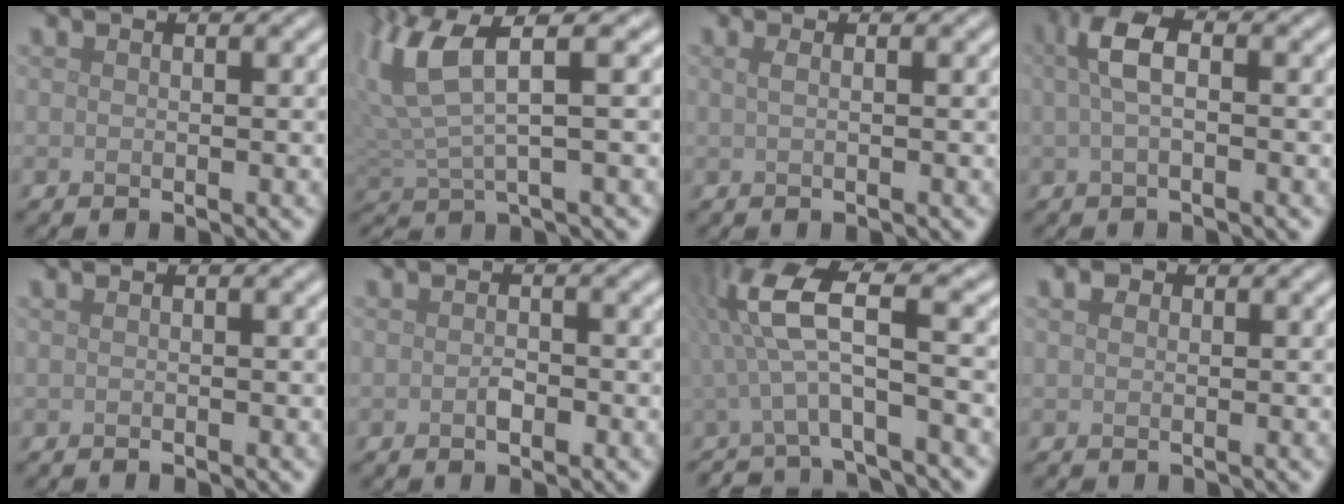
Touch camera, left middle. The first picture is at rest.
{"total": 5.9, "force": [2.6, 1.4, 5.1], "torque": [-0.124, 0.009, 0.051]}
{"total": 1.3, "force": [0.3, 0.6, 1.1], "torque": [-0.013, -0.001, -0.002]}
{"total": 3.1, "force": [0.4, 1.2, 2.9], "torque": [-0.059, 0.009, 0.002]}
{"total": 0.0}
{"total": 1.1, "force": [-0.4, 0.5, 0.8], "torque": [-0.017, 0.001, -0.008]}
{"total": 6.6, "force": [-0.2, 1.8, 6.3], "torque": [-0.137, 0.006, -0.013]}
{"total": 0.8, "force": [0.2, 0.8, 0.3], "torque": [-0.001, 0.000, -0.001]}